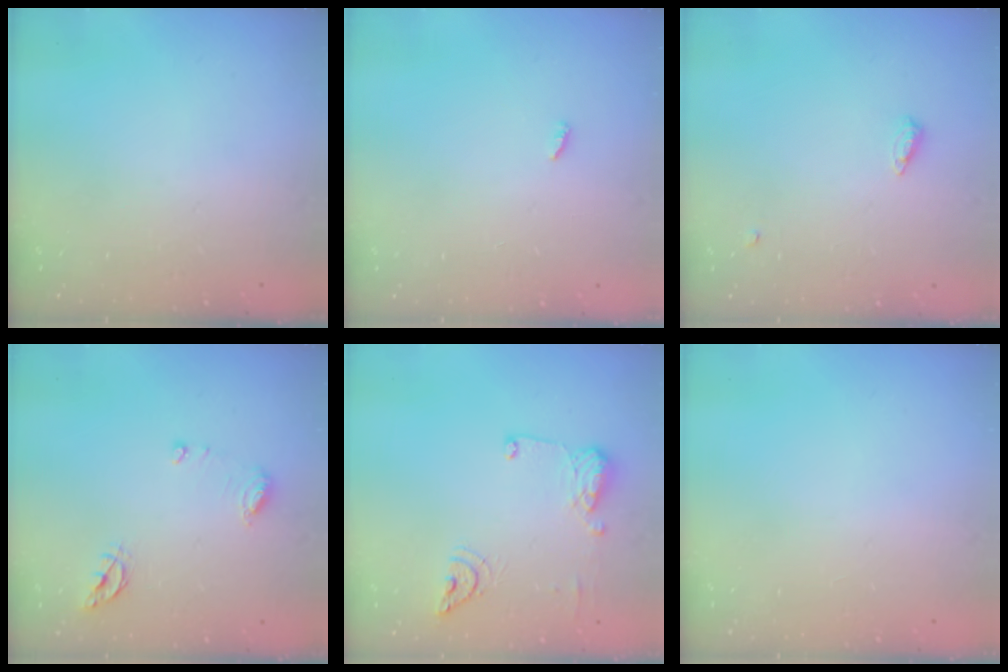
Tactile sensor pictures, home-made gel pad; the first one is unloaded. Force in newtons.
{"total": 2.3, "press": 2.3, "slide": 0.2}
{"total": 5.5, "press": 5.4, "slide": 1.0}
{"total": 7.9, "press": 7.8, "slide": 0.9}
{"total": 11.2, "press": 11.1, "slide": 1.5}
{"total": 1.1, "press": 0.8, "slide": 0.7}